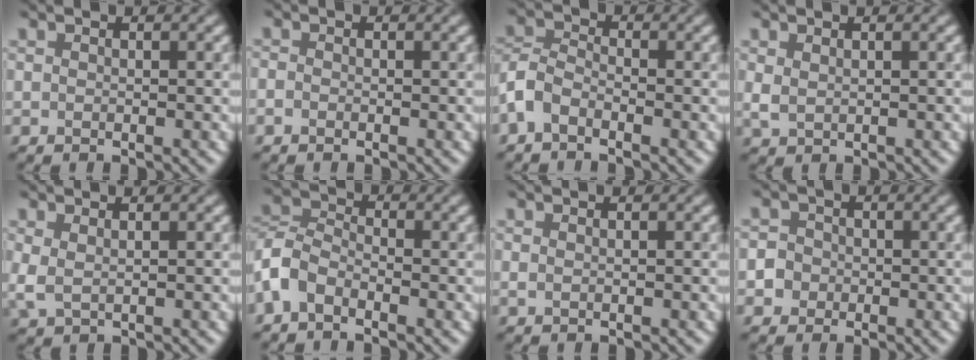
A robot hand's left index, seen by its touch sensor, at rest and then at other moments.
{"total": 0.7, "force": [-0.7, 0.1, -0.3], "torque": [0.007, -0.002, -0.012]}
{"total": 2.8, "force": [-2.2, 1.3, 1.1], "torque": [-0.025, 0.005, -0.054]}
{"total": 1.3, "force": [0.5, 0.9, 0.8], "torque": [-0.016, 0.001, 0.019]}
{"total": 1.9, "force": [0.6, 0.9, 1.5], "torque": [-0.031, 0.006, 0.019]}
{"total": 3.6, "force": [-2.6, 2.0, 1.5], "torque": [-0.032, 0.002, -0.065]}
{"total": 0.9, "force": [0.4, 0.4, 0.6], "torque": [-0.005, 0.002, 0.003]}
{"total": 2.5, "force": [-1.1, 2.2, -0.1], "torque": [0.028, 0.005, -0.029]}